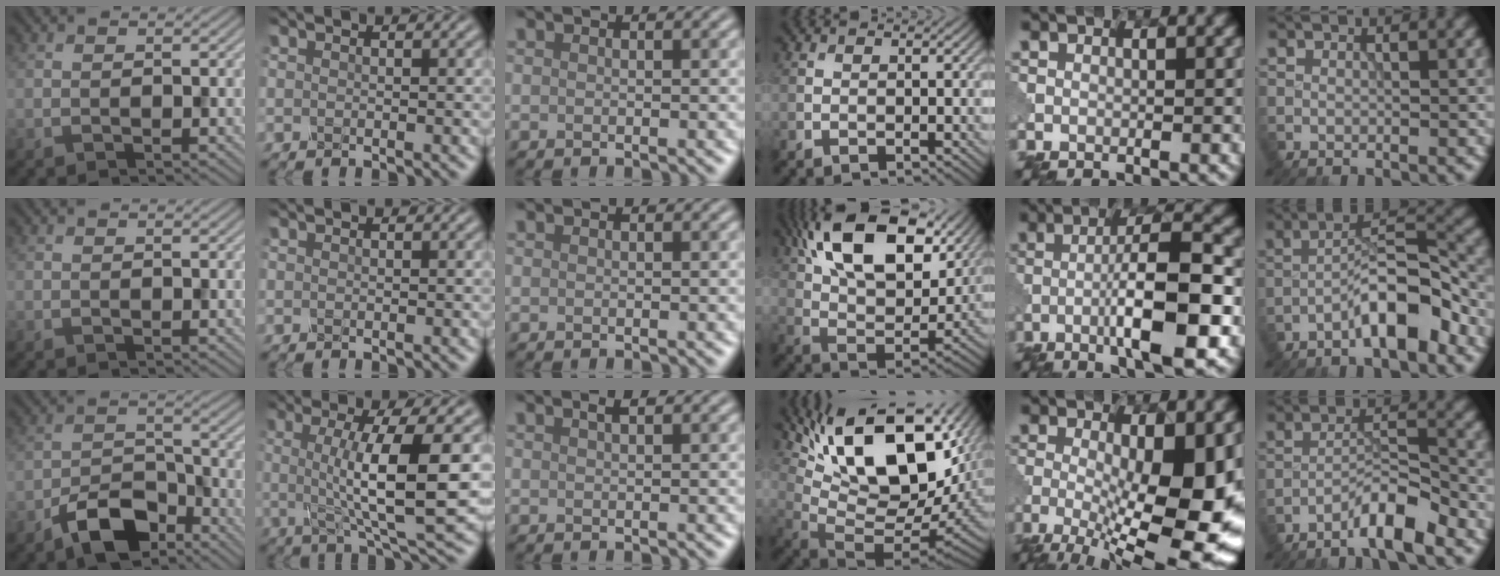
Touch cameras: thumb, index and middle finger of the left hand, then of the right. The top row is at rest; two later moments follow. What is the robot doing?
{"motion": "disassemble", "object": "glue stick"}